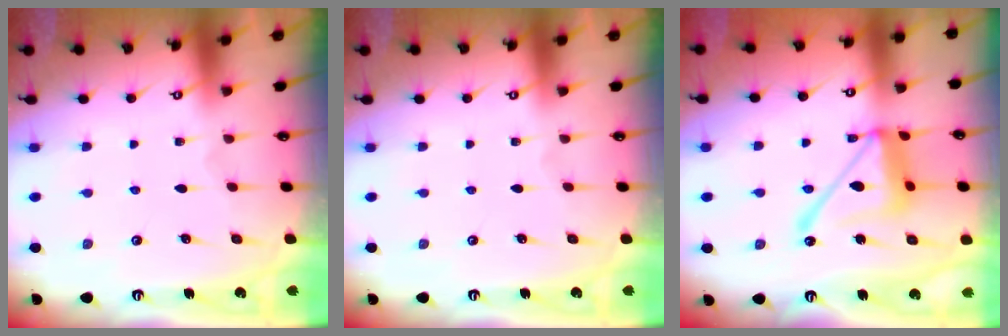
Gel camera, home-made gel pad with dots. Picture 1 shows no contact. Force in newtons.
{"total": 0.0}
{"total": 16.4, "press": 16.3, "slide": 1.4}